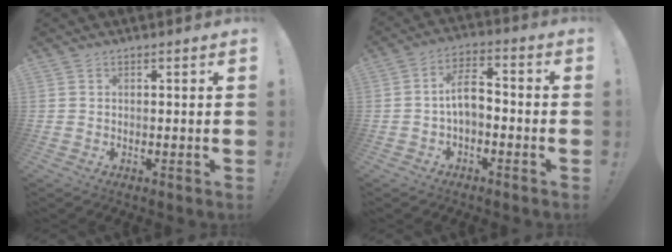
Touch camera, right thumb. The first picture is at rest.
{"total": 8.1, "force": [-0.9, 4.3, 6.8], "torque": [-0.121, 0.010, -0.016]}